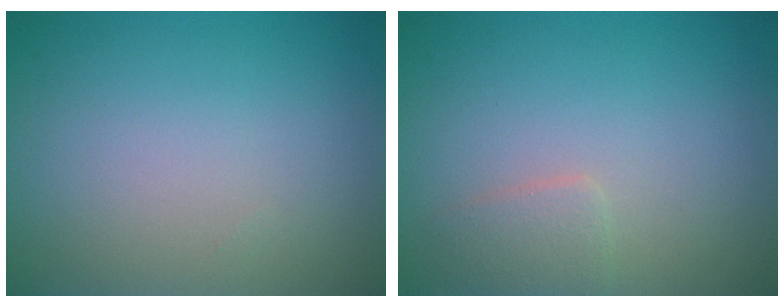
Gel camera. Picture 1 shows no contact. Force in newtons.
{"total": 1.5, "press": 1.5, "slide": 0.1}